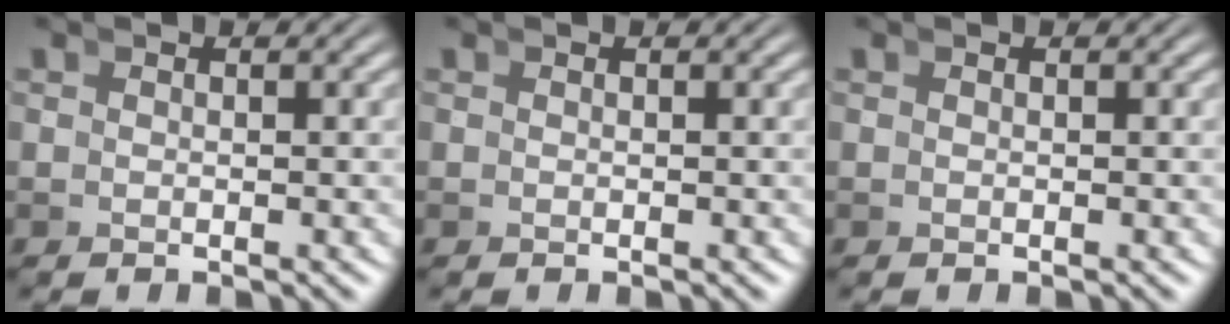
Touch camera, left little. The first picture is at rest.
{"total": 0.0}
{"total": 0.0}